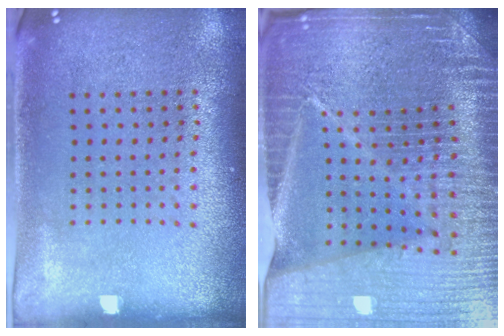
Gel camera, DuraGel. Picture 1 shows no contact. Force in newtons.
{"total": 6.4, "press": 5.6, "slide": 3.2}